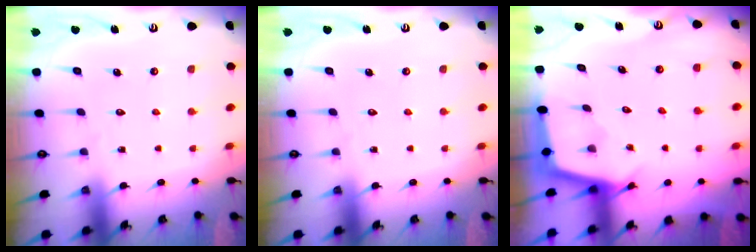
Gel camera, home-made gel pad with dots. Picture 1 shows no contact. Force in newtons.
{"total": 0.0}
{"total": 2.3, "press": 2.3, "slide": 0.2}